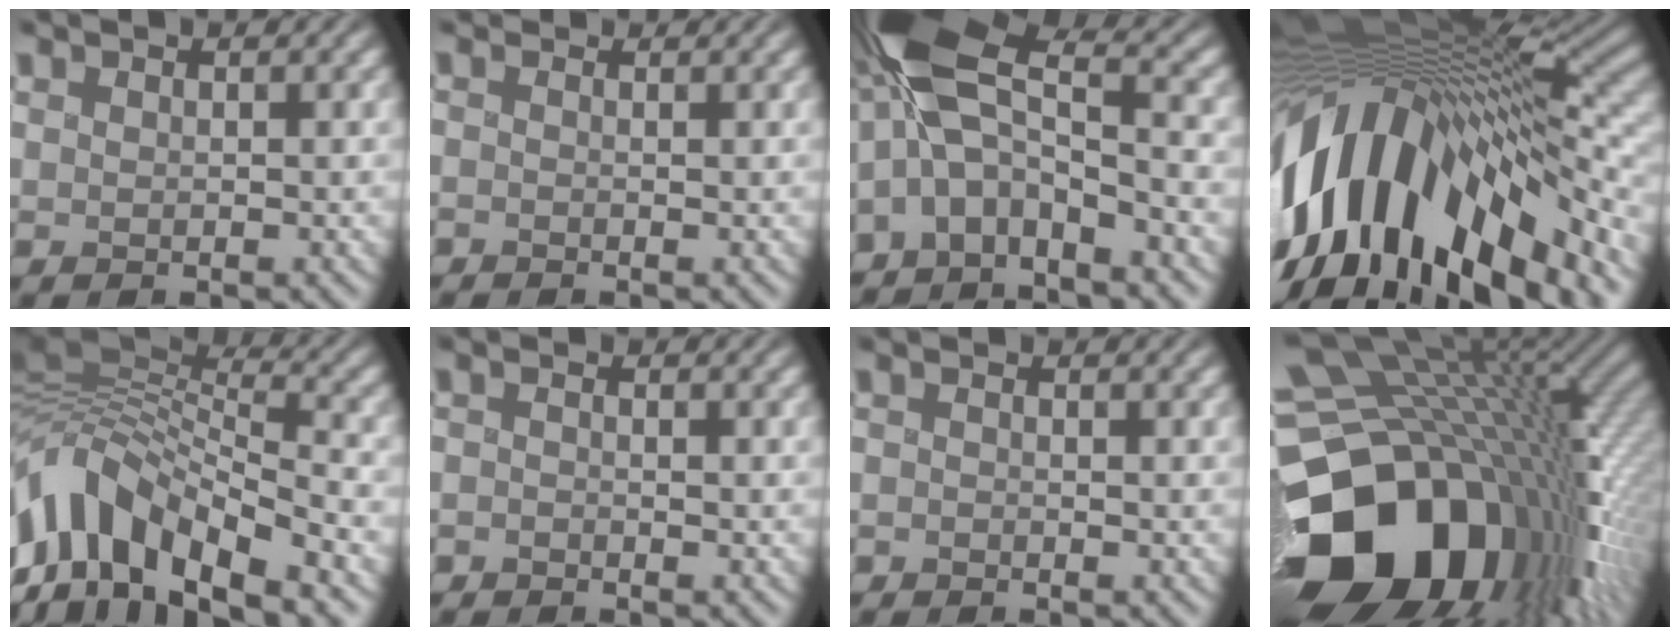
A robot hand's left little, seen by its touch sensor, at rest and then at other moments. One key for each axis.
{"total": 2.5, "fx": 1.8, "fy": 1.1, "fz": 1.2, "tx": -0.018, "ty": 0.021, "tz": 0.004}
{"total": 8.1, "fx": -3.1, "fy": 3.4, "fz": 6.7, "tx": -0.134, "ty": 0.020, "tz": -0.076}
{"total": 16.1, "fx": -5.8, "fy": 7.7, "fz": 12.9, "tx": -0.241, "ty": 0.008, "tz": -0.104}
{"total": 11.5, "fx": -5.7, "fy": 5.5, "fz": 8.3, "tx": -0.164, "ty": 0.013, "tz": -0.108}
{"total": 0.9, "fx": -0.9, "fy": -0.1, "fz": 0.1, "tx": -0.004, "ty": -0.001, "tz": -0.015}
{"total": 0.7, "fx": -0.7, "fy": -0.1, "fz": 0.0, "tx": -0.004, "ty": 0.000, "tz": -0.014}
{"total": 19.0, "fx": -6.0, "fy": 12.6, "fz": 13.0, "tx": -0.259, "ty": -0.040, "tz": -0.090}